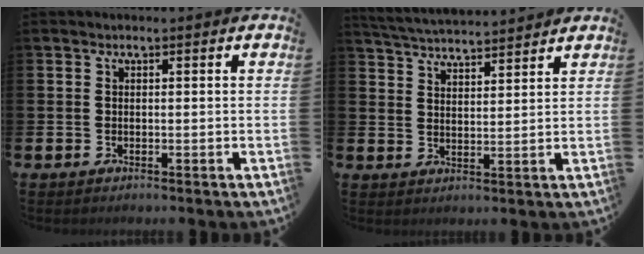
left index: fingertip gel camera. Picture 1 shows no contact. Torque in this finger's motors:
{"motor_torque": [0.15, -0.15, 0.16, 0.07]}